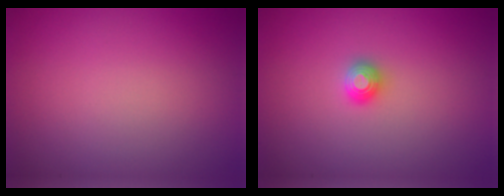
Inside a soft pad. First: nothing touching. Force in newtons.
{"total": 1.2, "press": 1.2, "slide": 0.1}